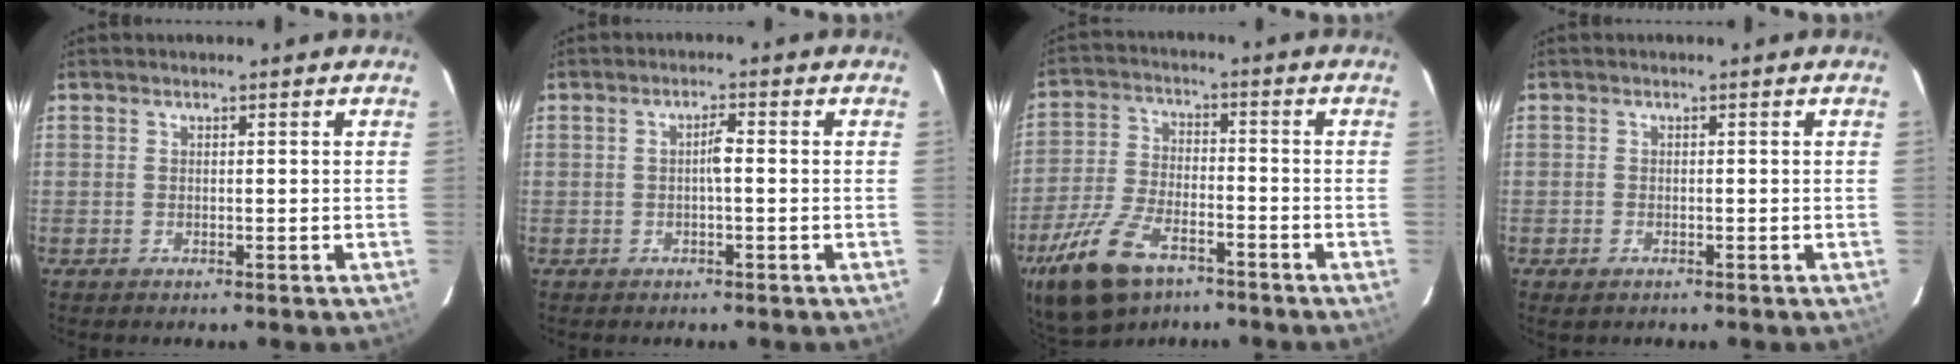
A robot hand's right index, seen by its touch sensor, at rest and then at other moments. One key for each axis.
{"total": 2.1, "fx": -0.3, "fy": 0.3, "fz": 2.1, "tx": -0.039, "ty": 0.007, "tz": -0.004}
{"total": 15.6, "fx": -9.8, "fy": 7.5, "fz": 9.6, "tx": -0.221, "ty": -0.025, "tz": -0.182}
{"total": 1.3, "fx": -0.9, "fy": 0.9, "fz": 0.5, "tx": -0.011, "ty": -0.004, "tz": -0.016}